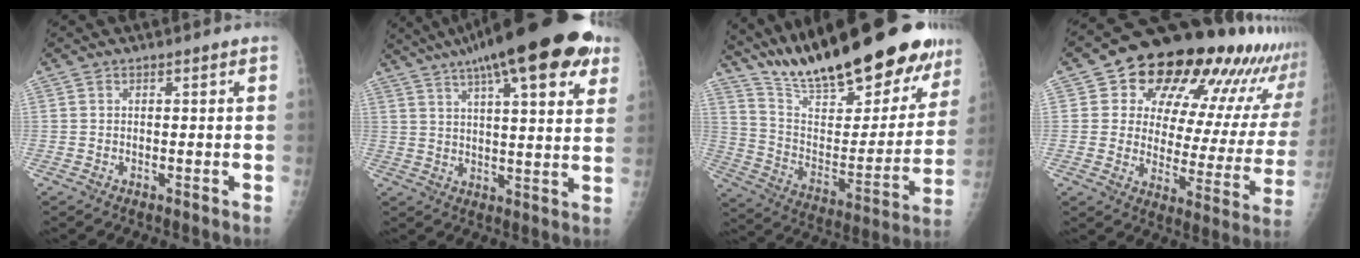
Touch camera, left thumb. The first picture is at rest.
{"total": 24.3, "force": [14.6, 6.6, 18.3], "torque": [-0.261, -0.003, 0.200]}
{"total": 31.4, "force": [24.2, 9.2, 17.8], "torque": [-0.249, -0.084, 0.374]}
{"total": 26.4, "force": [17.6, 11.7, 15.9], "torque": [-0.183, -0.059, 0.229]}